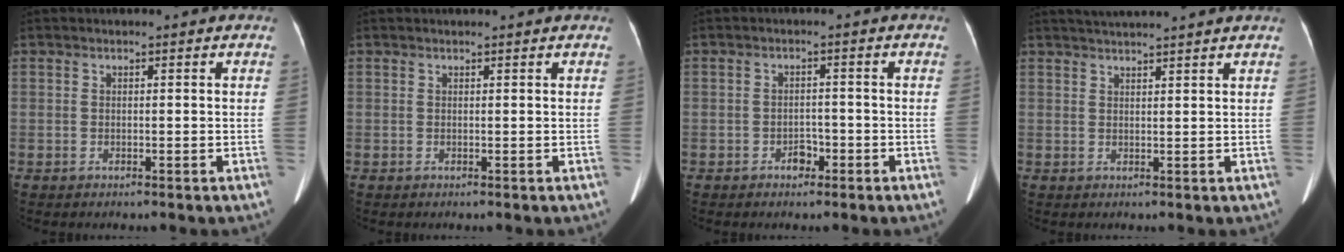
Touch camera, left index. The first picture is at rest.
{"total": 1.4, "force": [1.3, 0.0, 0.4], "torque": [-0.009, 0.012, 0.017]}
{"total": 2.2, "force": [-1.4, 1.3, 1.0], "torque": [-0.013, 0.005, -0.019]}
{"total": 6.4, "force": [5.8, -1.1, 2.5], "torque": [-0.036, 0.028, 0.078]}